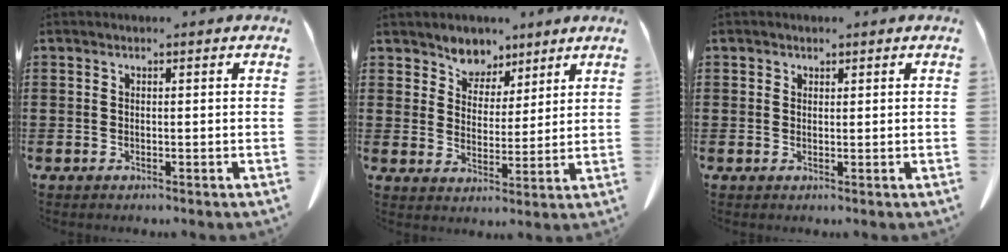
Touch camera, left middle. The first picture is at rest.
{"total": 5.3, "force": [4.4, 2.9, -0.4], "torque": [-0.026, -0.021, 0.079]}
{"total": 0.8, "force": [0.6, 0.5, 0.0], "torque": [-0.004, -0.001, 0.014]}